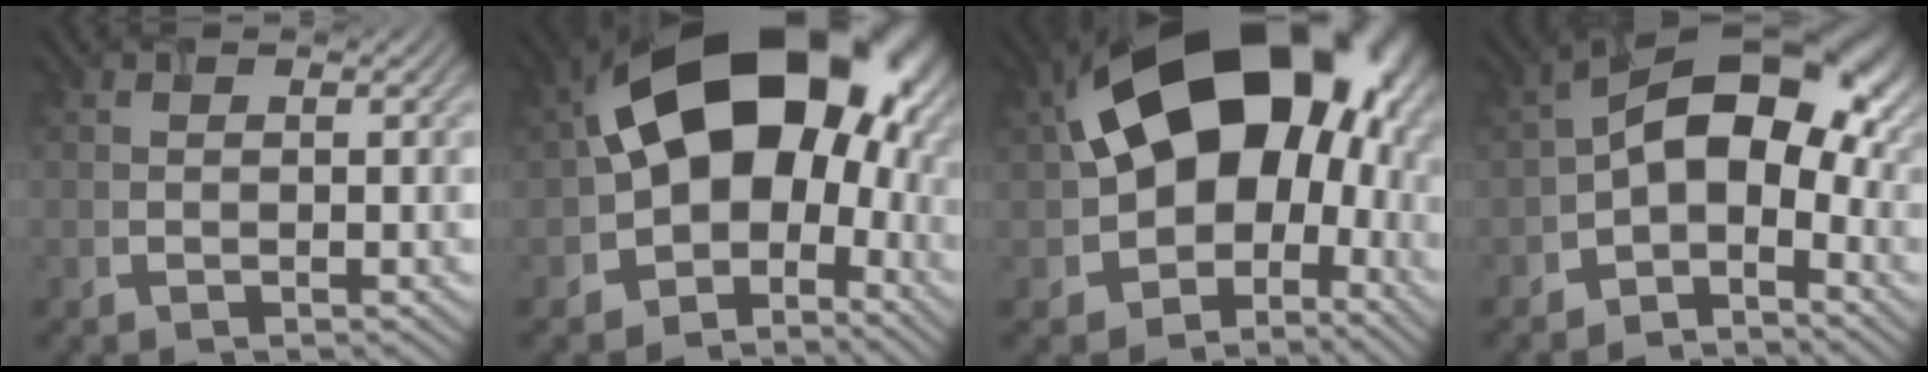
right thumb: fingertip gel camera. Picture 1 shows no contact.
{"total": 18.7, "force": [0.5, 13.2, 13.3], "torque": [-0.191, -0.006, 0.034]}
{"total": 20.9, "force": [2.4, 14.5, 14.9], "torque": [-0.230, -0.005, 0.076]}
{"total": 11.0, "force": [-2.7, 6.6, 8.4], "torque": [-0.119, 0.016, -0.057]}